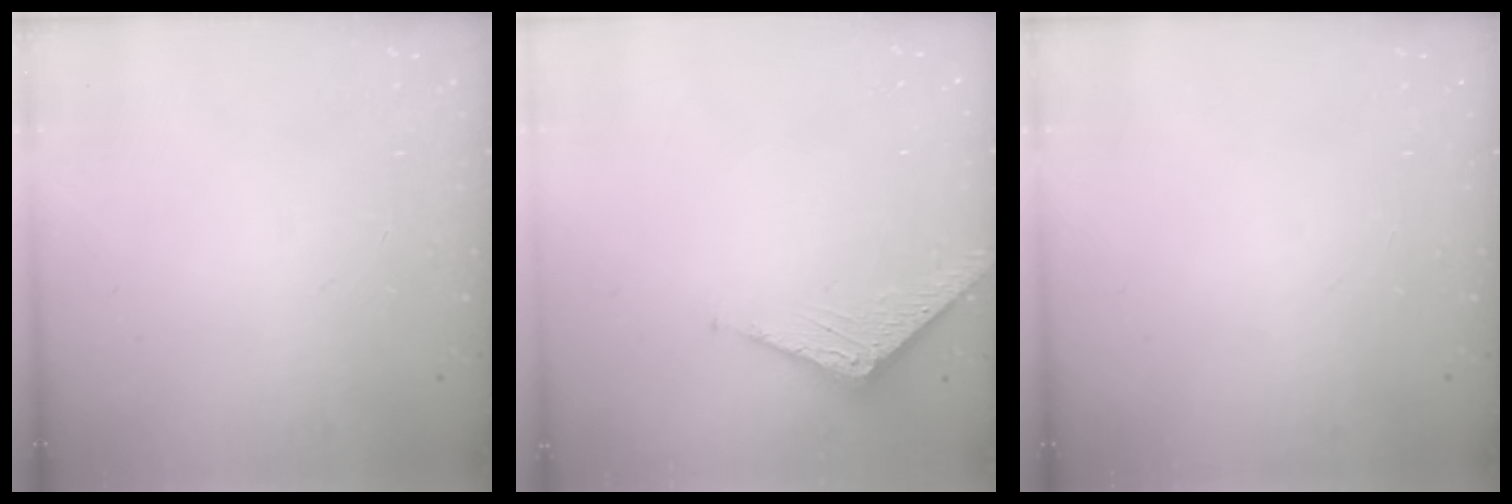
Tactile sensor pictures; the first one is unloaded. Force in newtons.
{"total": 3.5, "press": 3.5, "slide": 0.3}
{"total": 0.0}